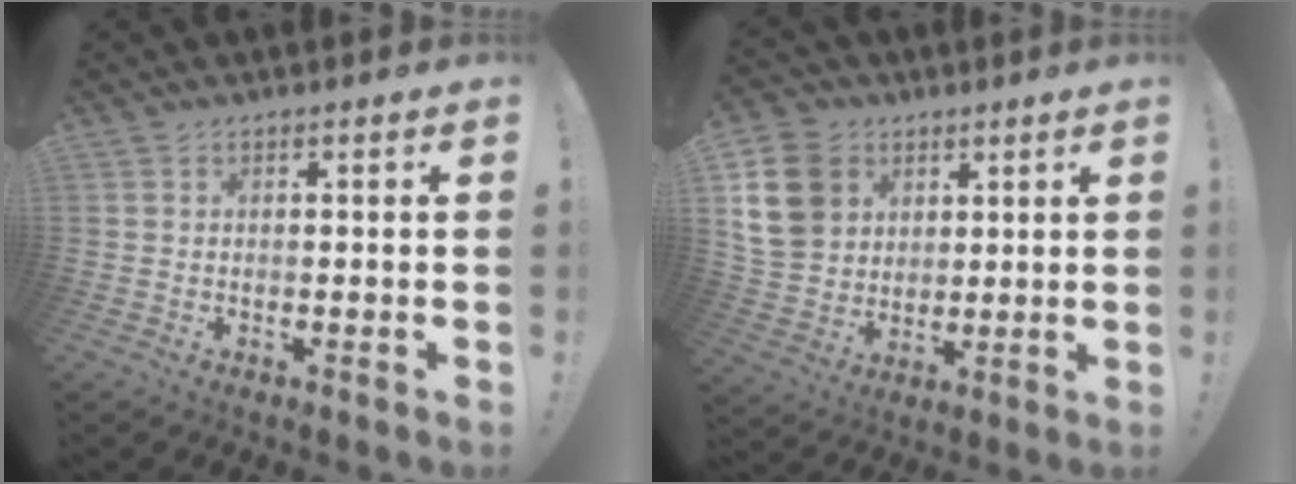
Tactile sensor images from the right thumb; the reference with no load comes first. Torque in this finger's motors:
{"motor_torque": [-0.14, 1.02, 0.27, 0.08, 0.13]}